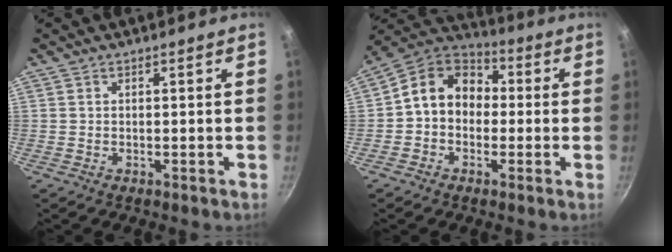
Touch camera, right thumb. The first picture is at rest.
{"total": 11.7, "force": [-0.3, 9.9, 6.4], "torque": [-0.064, 0.042, -0.031]}